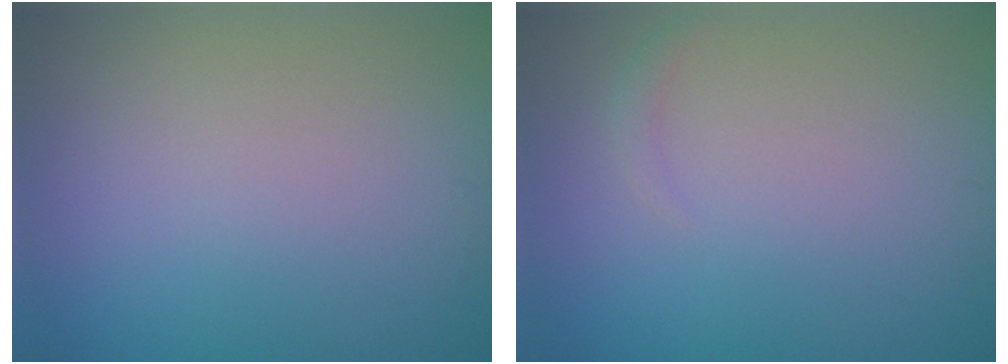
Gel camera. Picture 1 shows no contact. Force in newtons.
{"total": 0.7, "press": 0.7, "slide": 0.2}